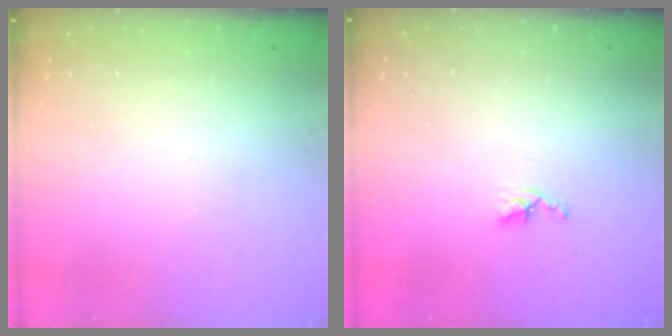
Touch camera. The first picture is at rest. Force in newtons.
{"total": 3.3, "press": 3.2, "slide": 0.5}